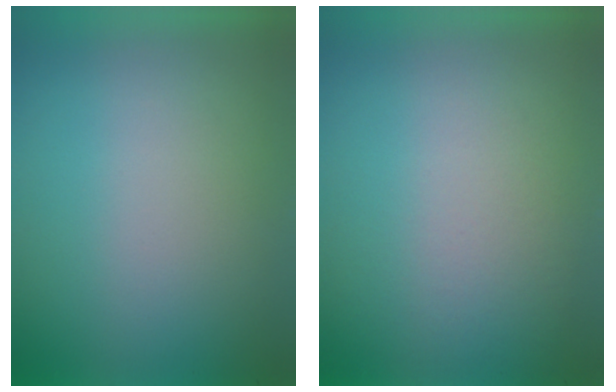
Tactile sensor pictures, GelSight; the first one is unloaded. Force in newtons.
{"total": 1.4}